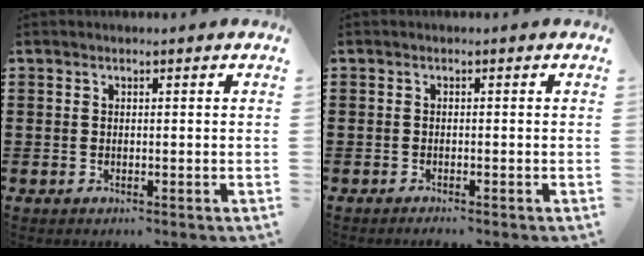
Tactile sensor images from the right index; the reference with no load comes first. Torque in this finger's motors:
{"motor_torque": [-0.20, 0.57, 0.02, -0.01]}